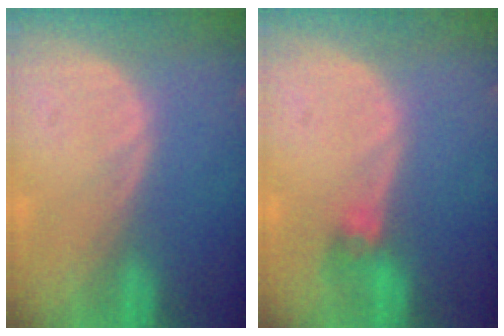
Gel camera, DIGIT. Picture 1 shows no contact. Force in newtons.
{"total": 2.8, "press": 2.6, "slide": 1.0}